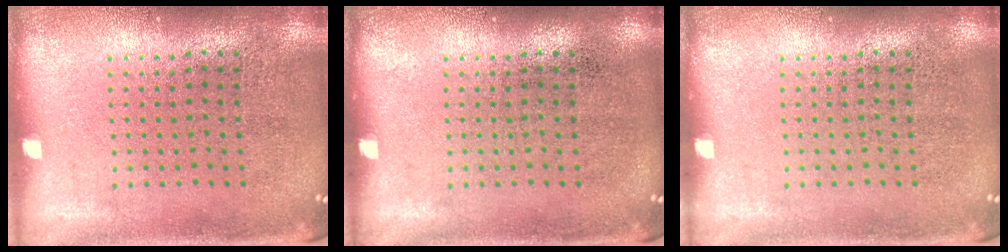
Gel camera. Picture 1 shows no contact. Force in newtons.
{"total": 0.0}
{"total": 0.0}